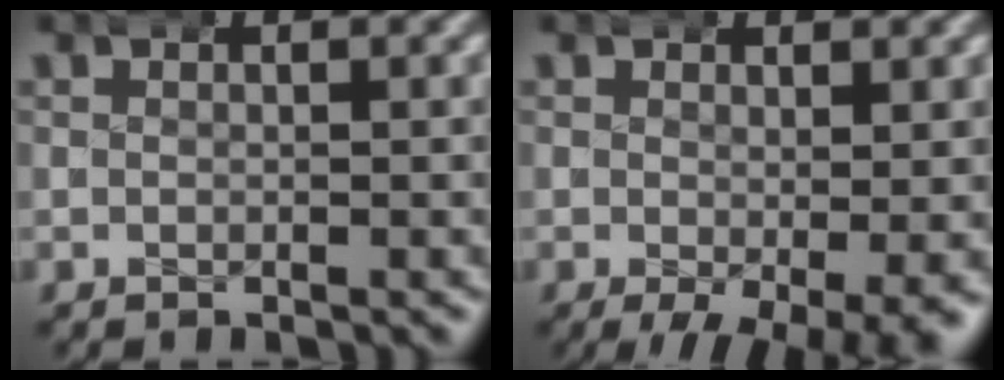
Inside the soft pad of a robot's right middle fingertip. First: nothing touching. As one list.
[{"total": 4.8, "force": [-2.6, 1.1, 3.9], "torque": [-0.058, -0.023, -0.026]}]